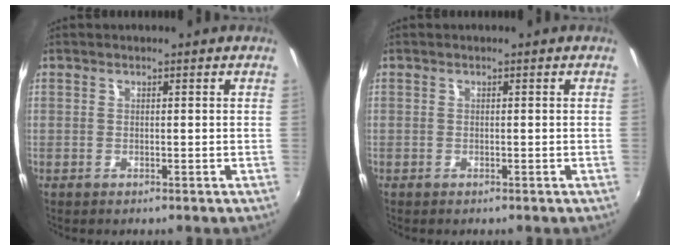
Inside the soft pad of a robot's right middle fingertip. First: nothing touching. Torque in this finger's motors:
{"motor_torque": [0.95, -1.12, -0.10, -0.01]}